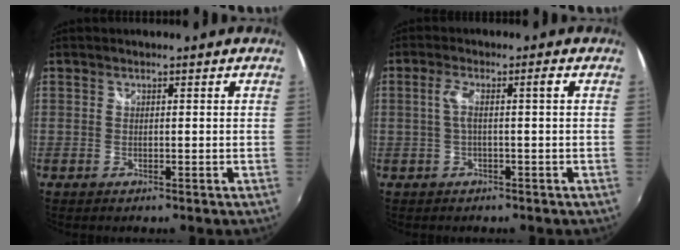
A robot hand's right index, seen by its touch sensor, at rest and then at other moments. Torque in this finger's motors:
{"motor_torque": [0.57, 0.00, 0.22, 0.06]}